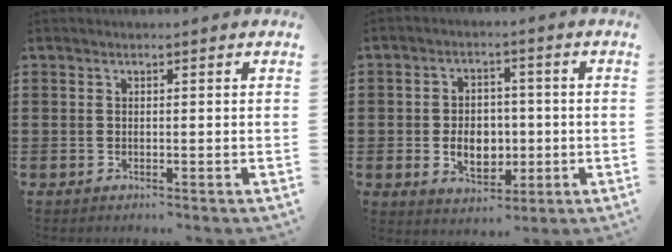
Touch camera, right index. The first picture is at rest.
{"total": 6.1, "force": [-0.9, 4.8, 3.7], "torque": [-0.061, 0.005, -0.018]}